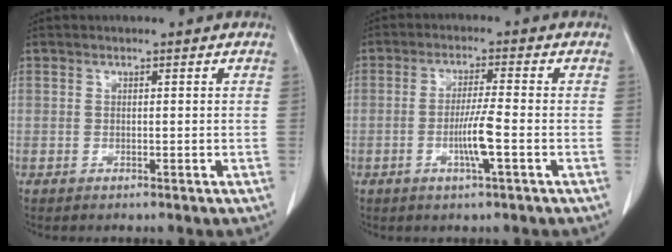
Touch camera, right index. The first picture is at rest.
{"total": 5.2, "force": [-1.6, -0.4, 5.0], "torque": [-0.094, -0.007, -0.030]}